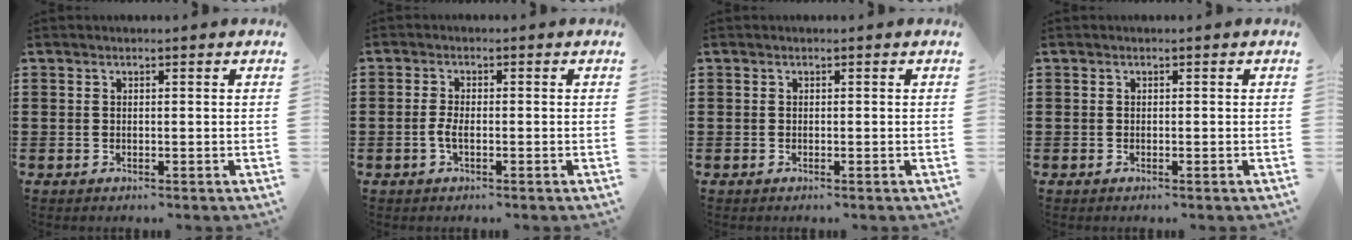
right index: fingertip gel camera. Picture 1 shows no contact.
{"total": 2.3, "force": [-0.7, 0.7, 2.1], "torque": [-0.053, -0.005, -0.019]}
{"total": 0.0}
{"total": 0.0}